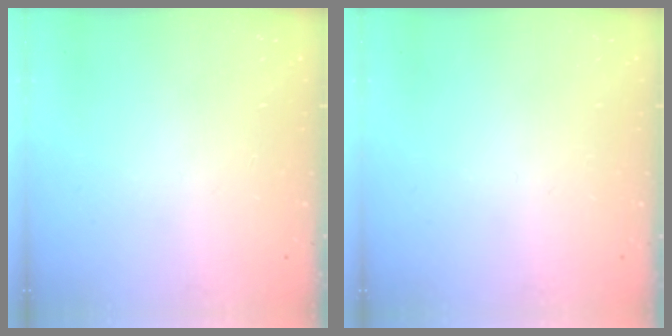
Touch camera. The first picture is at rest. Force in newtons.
{"total": 0.0}